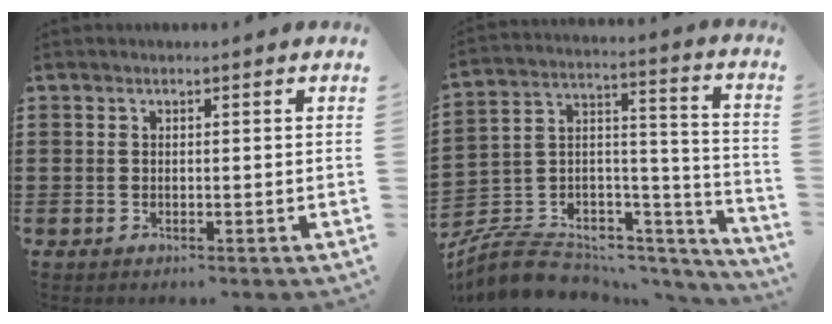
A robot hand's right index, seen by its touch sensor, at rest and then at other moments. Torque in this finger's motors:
{"motor_torque": [-2.14, 0.00, -1.05, -0.21]}